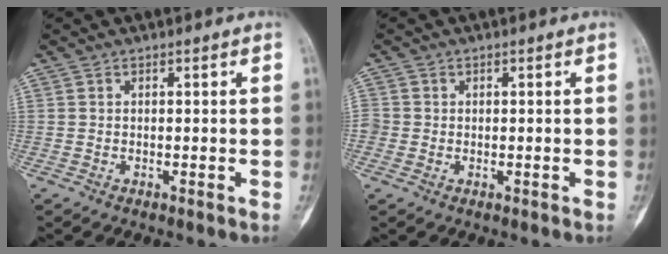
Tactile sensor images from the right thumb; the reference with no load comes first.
{"total": 2.4, "force": [-0.2, 2.3, 0.5], "torque": [0.006, 0.004, -0.009]}